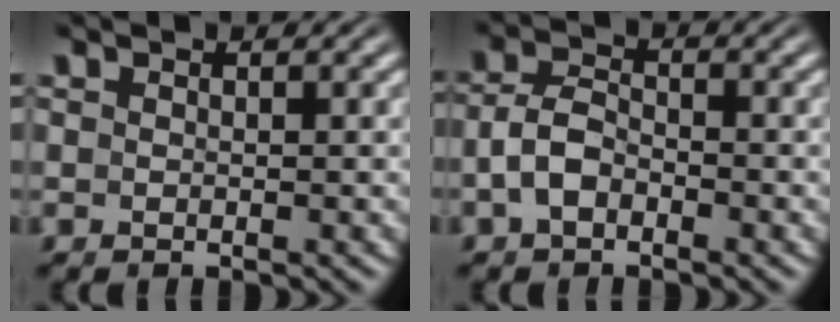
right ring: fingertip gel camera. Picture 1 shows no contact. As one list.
[{"total": 3.1, "force": [-1.2, 2.3, 1.7], "torque": [-0.041, -0.009, -0.015]}]